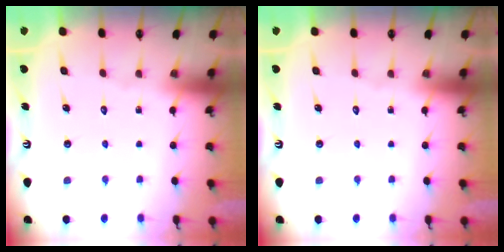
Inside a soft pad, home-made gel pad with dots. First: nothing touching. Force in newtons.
{"total": 0.0}